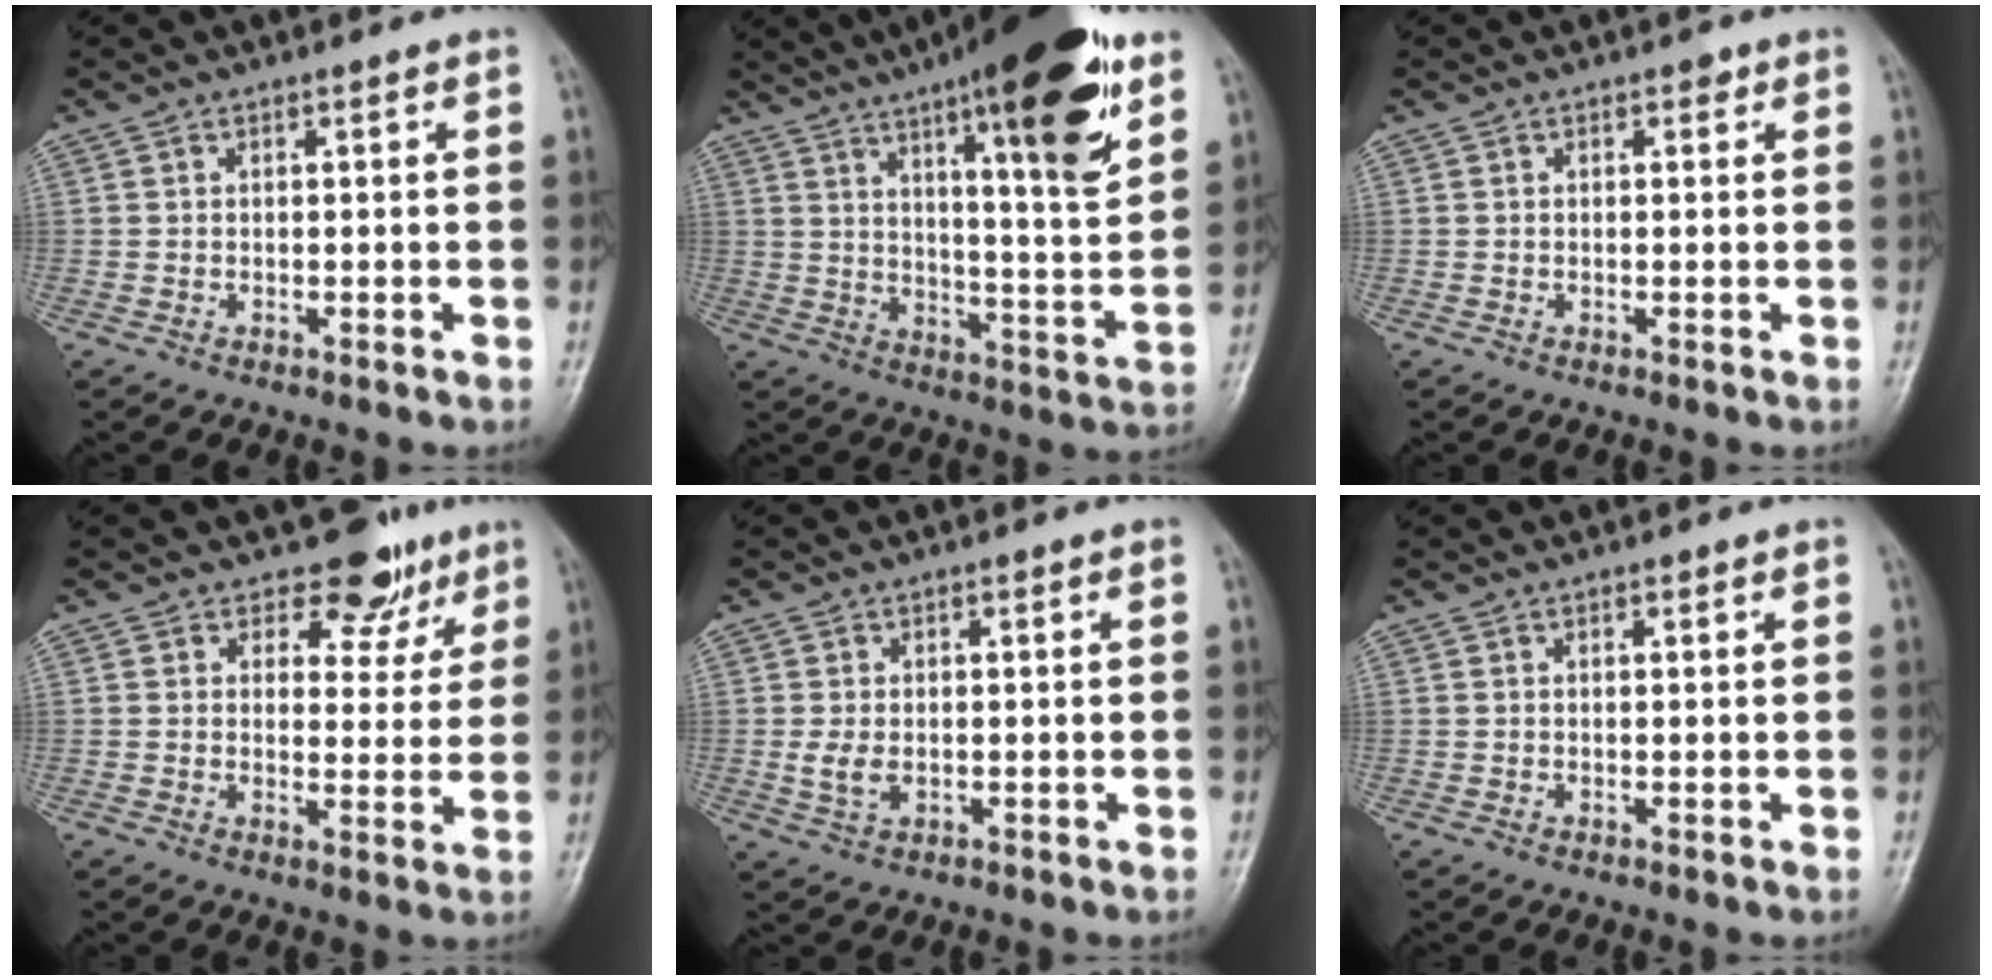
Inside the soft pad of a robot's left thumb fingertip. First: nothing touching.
{"total": 21.9, "force": [12.3, 3.9, 17.7], "torque": [-0.246, -0.043, 0.185]}
{"total": 0.9, "force": [0.5, 0.6, 0.5], "torque": [0.003, 0.000, 0.002]}
{"total": 7.1, "force": [5.0, 4.7, 1.9], "torque": [0.015, -0.028, 0.057]}
{"total": 3.2, "force": [-0.1, 2.1, 2.5], "torque": [-0.049, -0.007, -0.001]}
{"total": 0.5, "force": [0.3, 0.2, 0.3], "torque": [-0.005, -0.001, 0.004]}